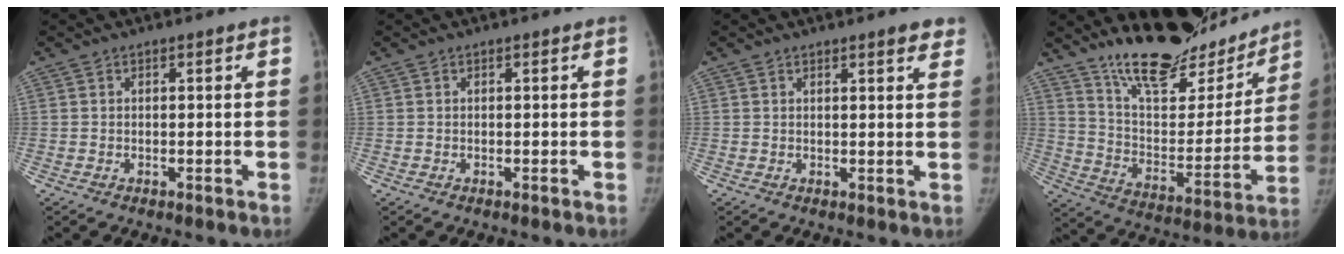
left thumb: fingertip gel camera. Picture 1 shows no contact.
{"total": 0.0}
{"total": 3.5, "force": [2.7, 0.9, 2.1], "torque": [-0.008, -0.008, 0.029]}
{"total": 24.2, "force": [19.9, 8.4, 10.8], "torque": [-0.126, -0.114, 0.312]}